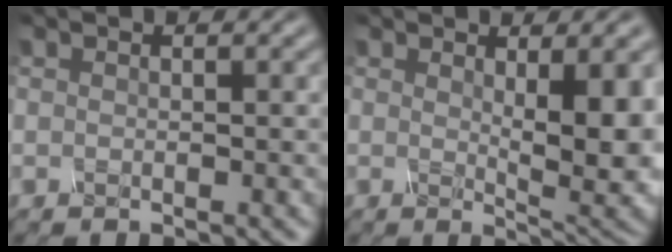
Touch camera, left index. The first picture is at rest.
{"total": 6.7, "force": [0.9, 1.8, 6.4], "torque": [-0.087, -0.010, 0.021]}